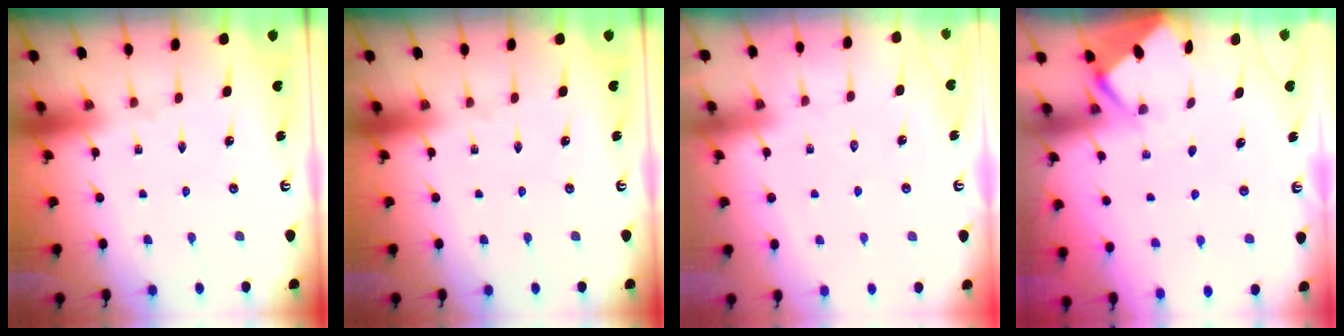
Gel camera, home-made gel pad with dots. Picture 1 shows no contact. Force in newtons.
{"total": 0.0}
{"total": 2.9, "press": 2.9, "slide": 0.4}
{"total": 2.8, "press": 2.7, "slide": 0.4}